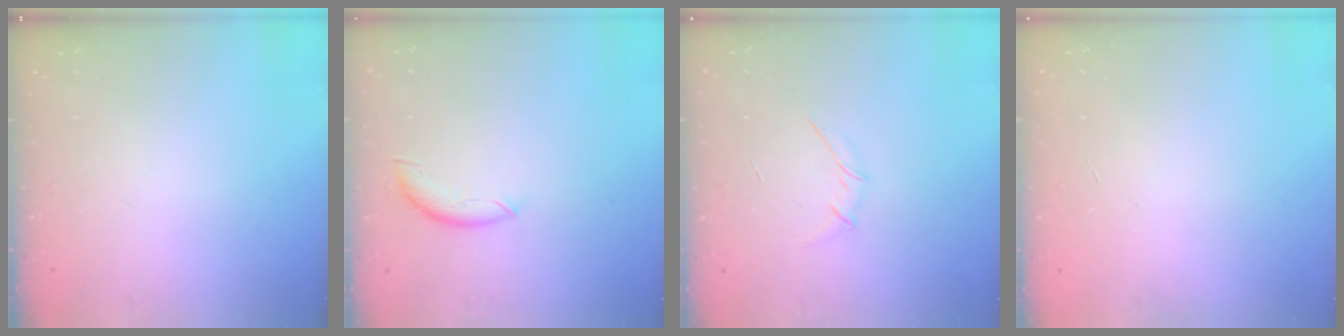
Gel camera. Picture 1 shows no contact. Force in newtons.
{"total": 7.8, "press": 7.8, "slide": 0.5}
{"total": 3.1, "press": 3.0, "slide": 0.8}
{"total": 0.6, "press": 0.6, "slide": 0.2}